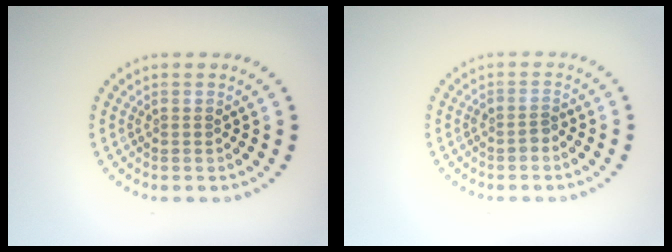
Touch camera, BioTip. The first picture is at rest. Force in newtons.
{"total": 1.0, "press": 0.9, "slide": 0.6}